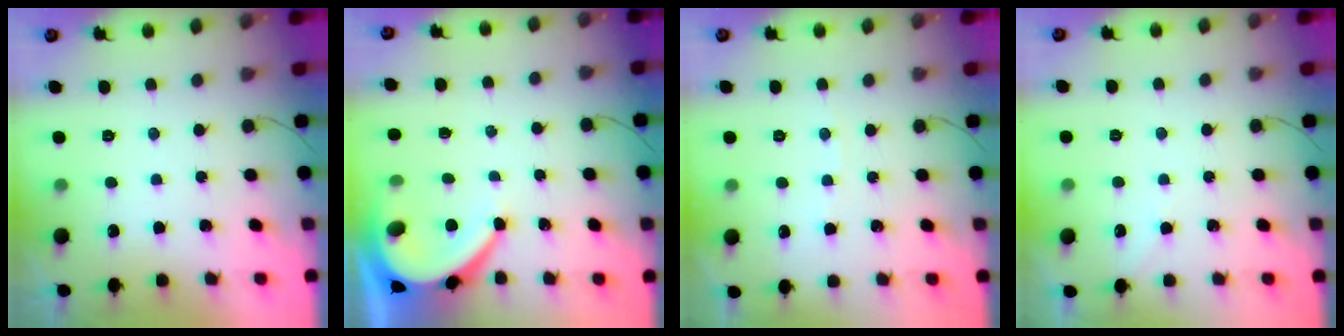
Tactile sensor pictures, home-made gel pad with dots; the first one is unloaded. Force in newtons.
{"total": 6.3, "press": 6.3, "slide": 0.7}
{"total": 2.3, "press": 2.3, "slide": 0.3}
{"total": 2.3, "press": 2.3, "slide": 0.4}